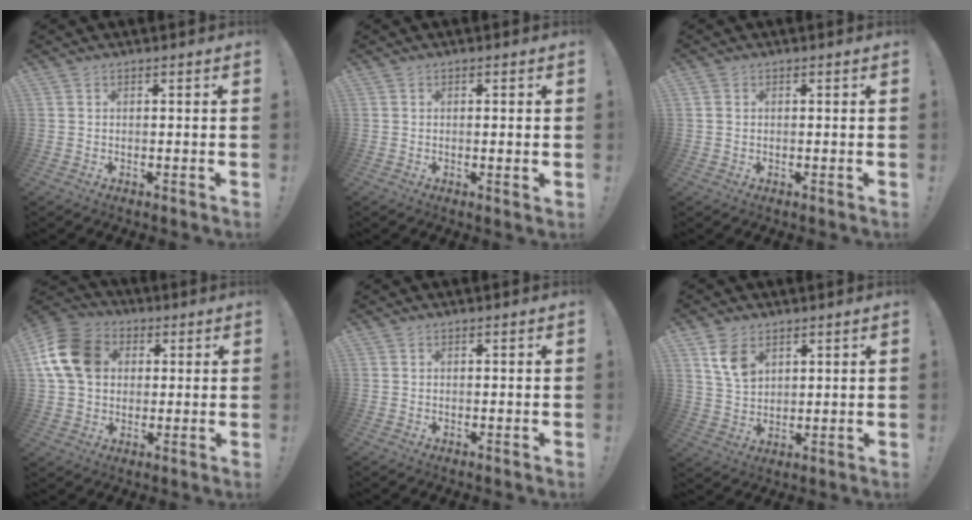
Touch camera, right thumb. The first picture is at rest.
{"total": 1.4, "force": [0.2, -0.1, 1.4], "torque": [-0.018, -0.004, 0.001]}
{"total": 1.0, "force": [0.2, 1.0, 0.3], "torque": [-0.007, 0.004, 0.006]}
{"total": 16.1, "force": [3.8, 12.7, 9.2], "torque": [-0.160, 0.000, 0.078]}
{"total": 0.0}
{"total": 8.1, "force": [4.3, 5.2, 4.5], "torque": [-0.068, -0.016, 0.082]}